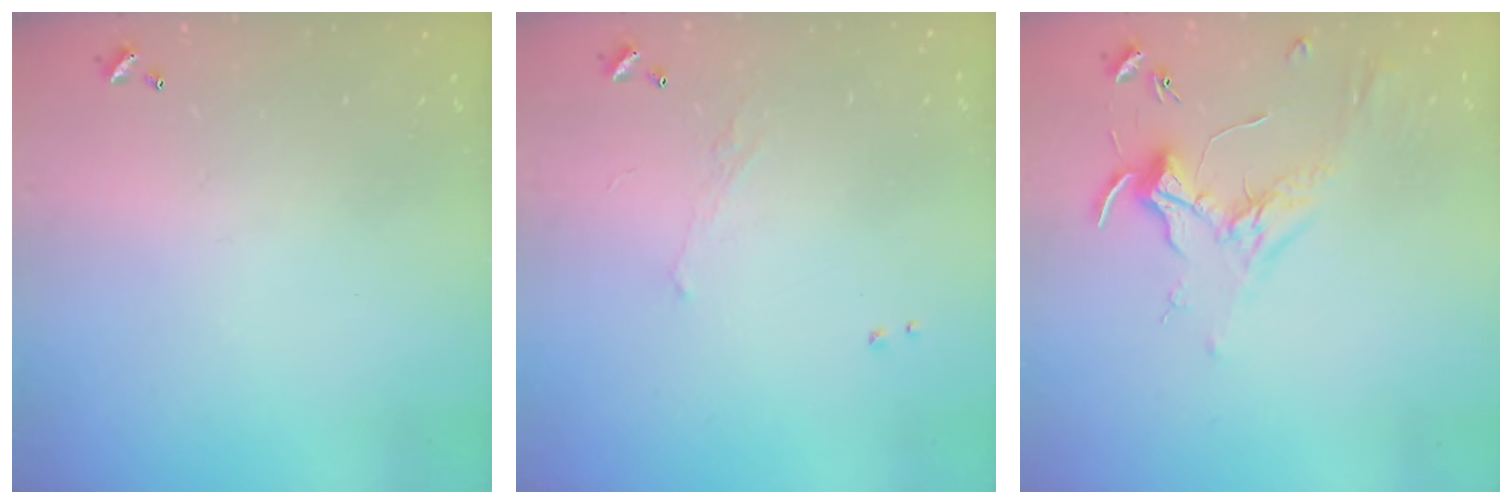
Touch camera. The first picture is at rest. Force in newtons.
{"total": 0.7, "press": 0.0, "slide": 0.7}
{"total": 1.8, "press": 1.6, "slide": 0.7}